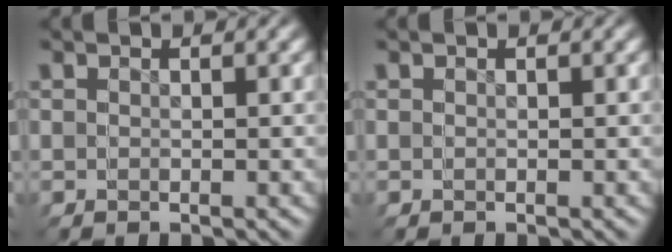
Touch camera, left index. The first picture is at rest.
{"total": 0.0}